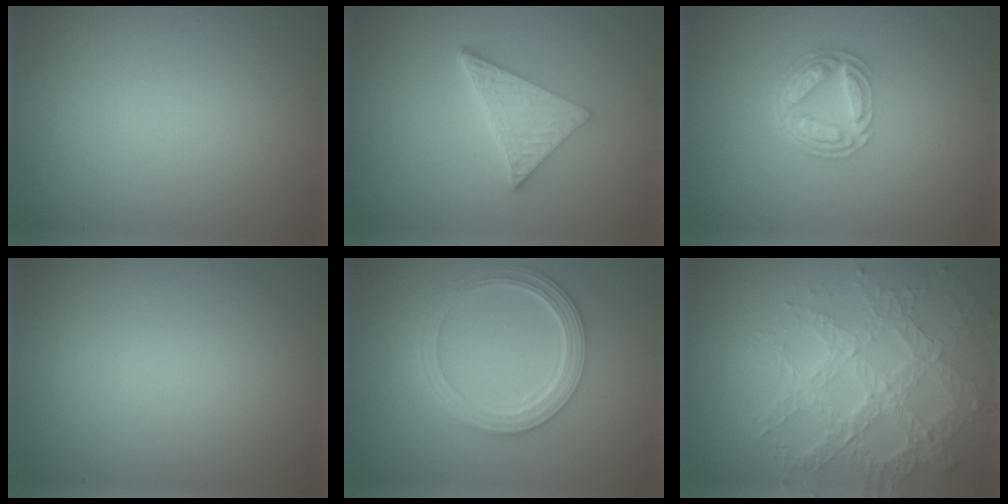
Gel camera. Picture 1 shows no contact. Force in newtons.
{"total": 5.2, "press": 3.8, "slide": 3.6}
{"total": 4.4, "press": 3.3, "slide": 2.9}
{"total": 0.0}
{"total": 5.2, "press": 3.9, "slide": 3.4}
{"total": 7.4, "press": 5.3, "slide": 5.1}